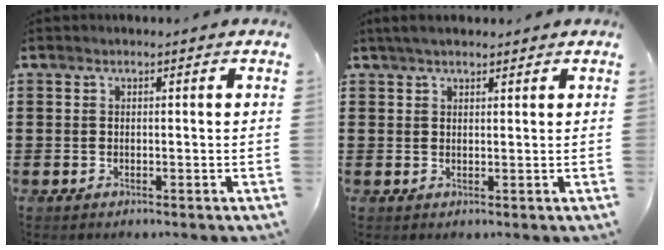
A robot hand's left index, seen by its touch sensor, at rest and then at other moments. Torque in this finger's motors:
{"motor_torque": [0.20, -0.23, 0.01, -0.02]}